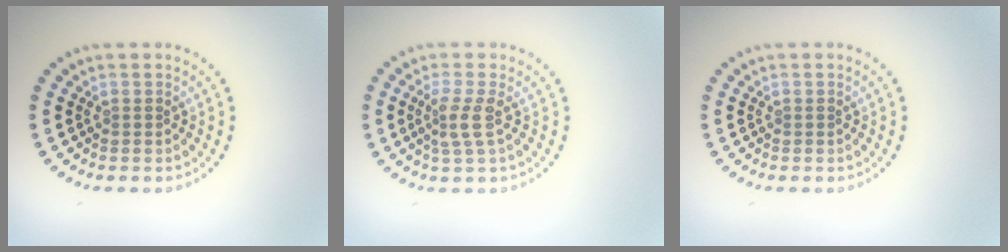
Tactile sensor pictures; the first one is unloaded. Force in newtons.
{"total": 2.4, "press": 1.8, "slide": 1.6}
{"total": 0.0}